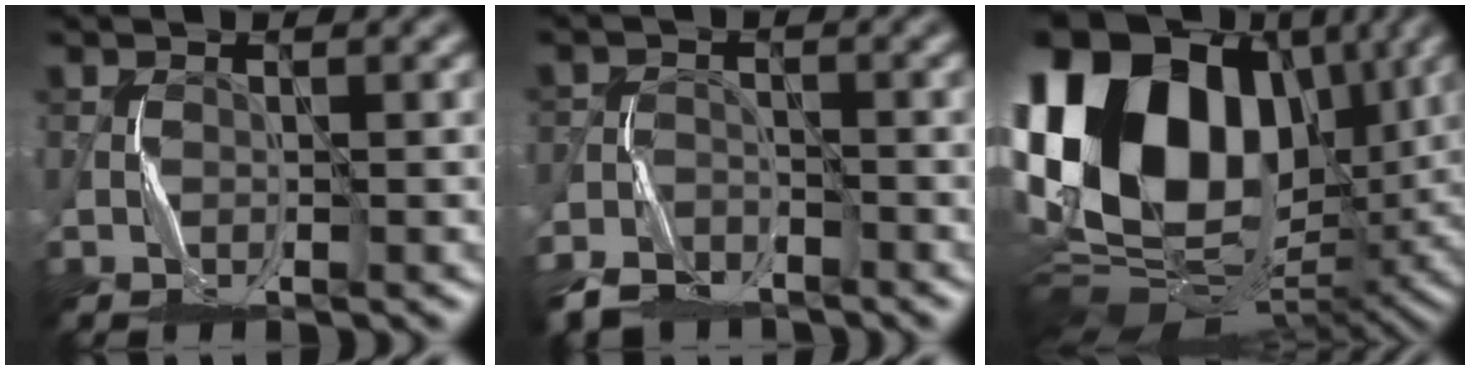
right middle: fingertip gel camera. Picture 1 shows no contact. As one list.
[{"total": 5.1, "force": [-4.3, 2.4, 1.4], "torque": [-0.026, -0.016, -0.084]}, {"total": 20.3, "force": [4.6, 14.2, 13.7], "torque": [-0.267, 0.023, 0.087]}]